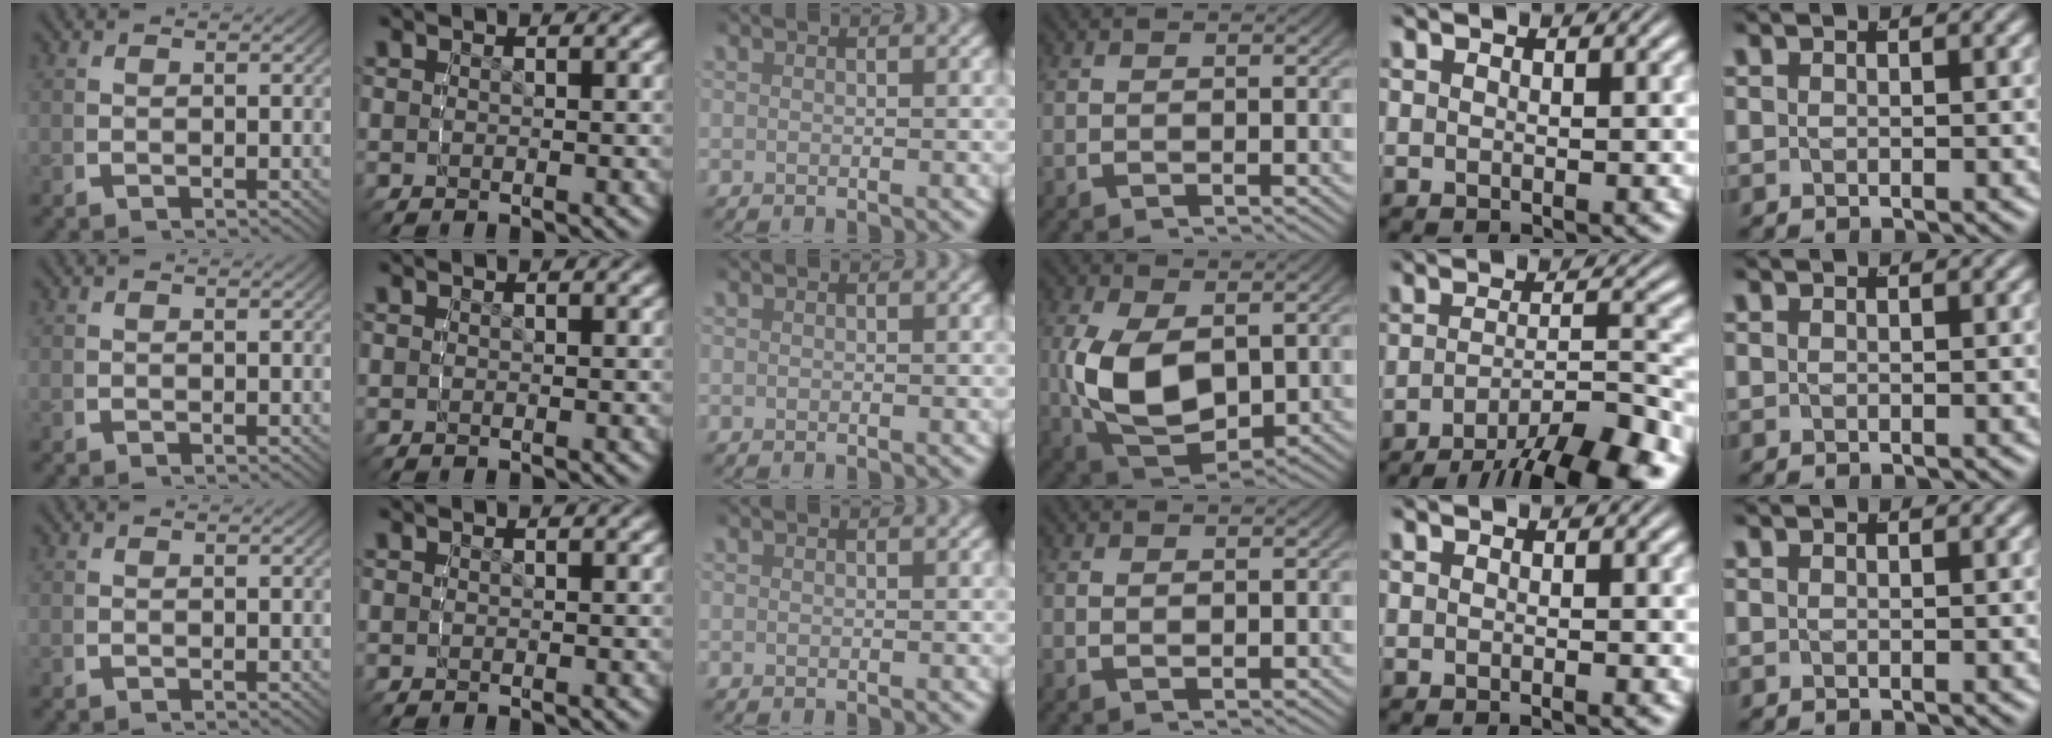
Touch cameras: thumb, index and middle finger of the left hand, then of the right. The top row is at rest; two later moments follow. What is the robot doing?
{"motion": "lift_and_place", "object": "markers"}